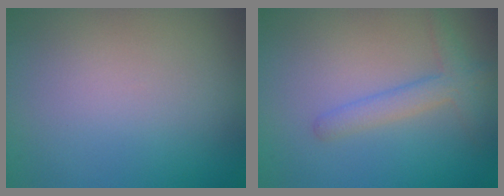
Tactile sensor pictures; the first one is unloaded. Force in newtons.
{"total": 2.5, "press": 2.5, "slide": 0.1}